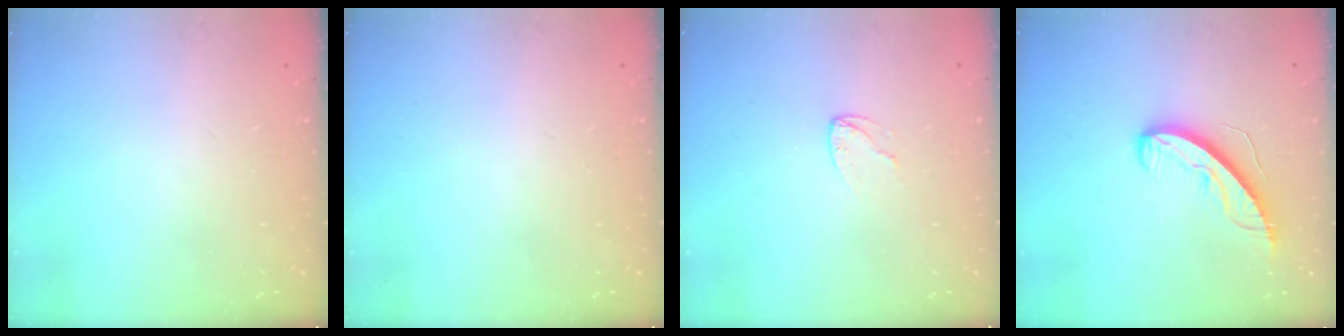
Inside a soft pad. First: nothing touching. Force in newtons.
{"total": 0.0}
{"total": 4.6, "press": 4.5, "slide": 0.2}
{"total": 8.7, "press": 8.7, "slide": 0.7}